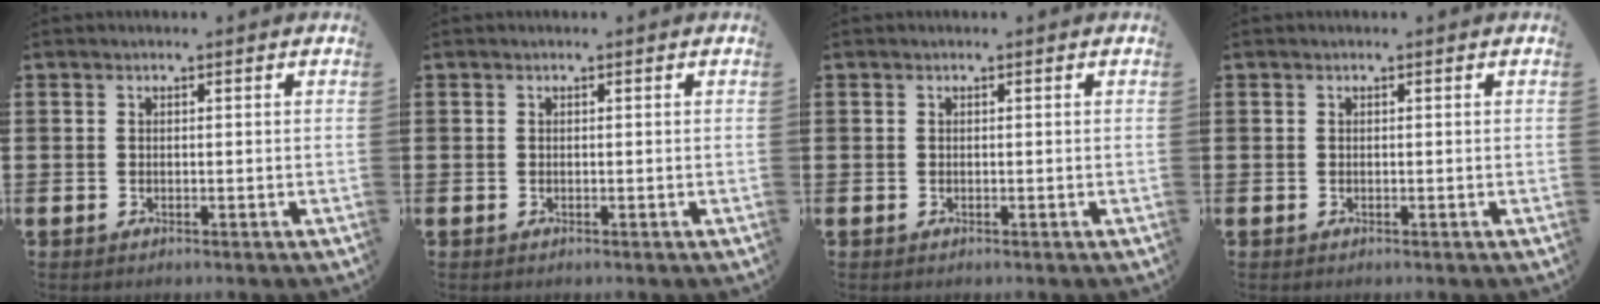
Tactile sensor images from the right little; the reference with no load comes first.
{"total": 0.0}
{"total": 0.0}
{"total": 0.0}